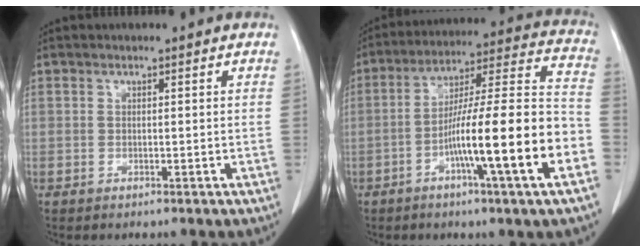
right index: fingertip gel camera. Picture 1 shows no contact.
{"total": 19.0, "force": [-6.4, 0.2, 17.9], "torque": [-0.259, 0.010, -0.105]}